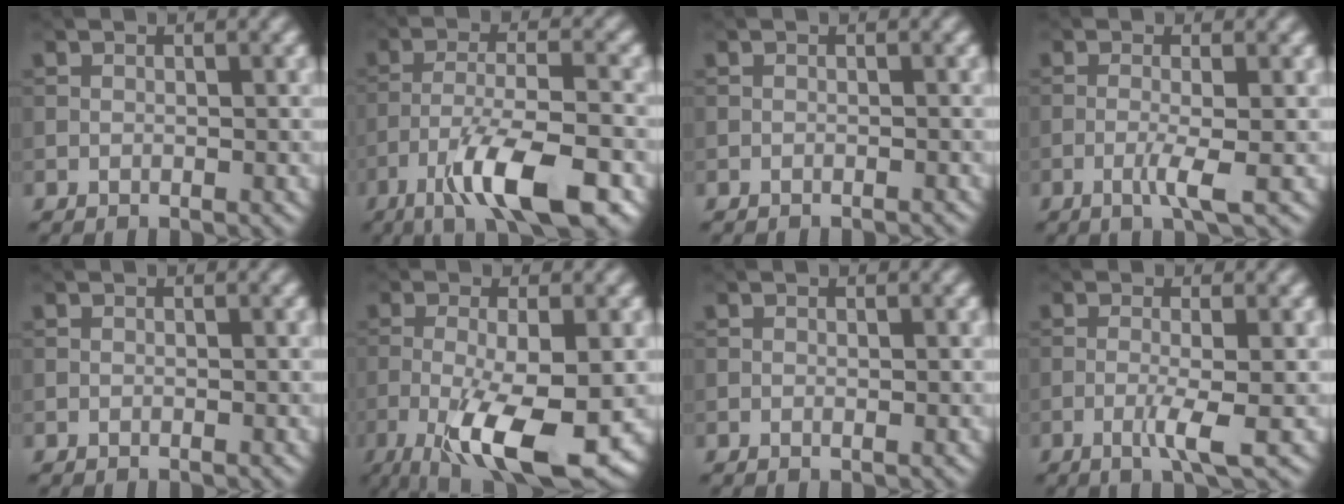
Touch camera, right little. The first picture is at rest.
{"total": 9.3, "force": [-5.4, 2.3, 7.2], "torque": [-0.129, 0.003, -0.098]}
{"total": 0.9, "force": [-0.9, 0.0, 0.2], "torque": [0.001, 0.001, -0.014]}
{"total": 2.5, "force": [-0.9, 0.2, 2.4], "torque": [-0.045, 0.002, -0.023]}
{"total": 0.0}
{"total": 10.7, "force": [-4.3, 2.9, 9.4], "torque": [-0.172, -0.019, -0.068]}
{"total": 0.0}
{"total": 2.9, "force": [-1.0, 0.2, 2.7], "torque": [-0.052, 0.001, -0.025]}